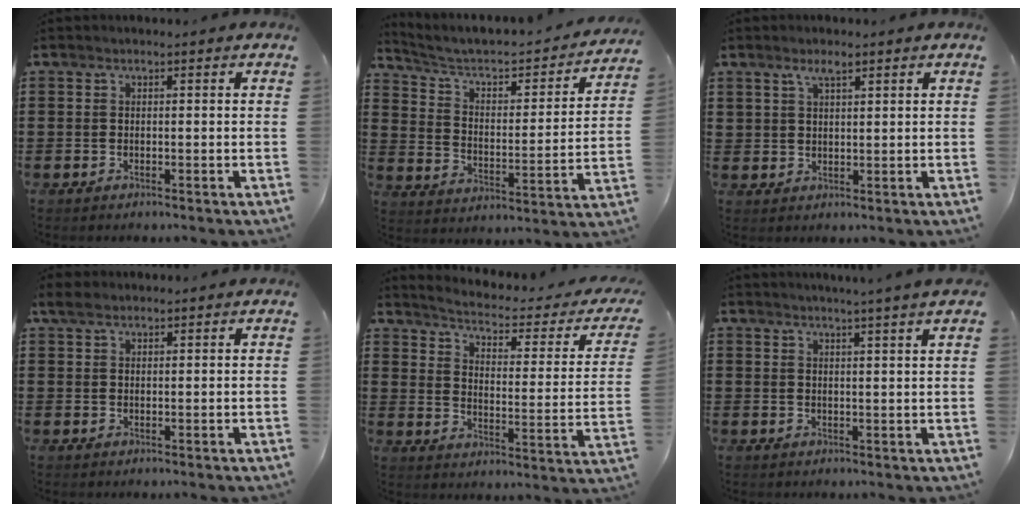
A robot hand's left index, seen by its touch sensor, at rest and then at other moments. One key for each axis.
{"total": 4.5, "fx": 3.5, "fy": 1.8, "fz": 2.2, "tx": -0.065, "ty": -0.028, "tz": 0.050}
{"total": 2.6, "fx": 1.9, "fy": 1.2, "fz": 1.3, "tx": -0.030, "ty": 0.005, "tz": 0.035}
{"total": 2.4, "fx": 1.7, "fy": 1.0, "fz": 1.4, "tx": -0.032, "ty": 0.005, "tz": 0.033}
{"total": 2.7, "fx": 2.1, "fy": 0.2, "fz": 1.6, "tx": -0.050, "ty": -0.026, "tz": 0.025}
{"total": 2.8, "fx": 2.5, "fy": -0.7, "fz": 1.1, "tx": -0.026, "ty": -0.007, "tz": 0.044}